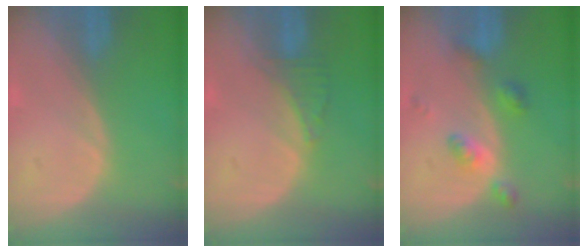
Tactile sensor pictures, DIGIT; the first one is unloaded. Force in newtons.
{"total": 2.5, "press": 2.5, "slide": 0.2}
{"total": 4.5, "press": 4.5, "slide": 0.0}